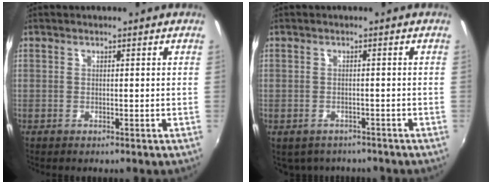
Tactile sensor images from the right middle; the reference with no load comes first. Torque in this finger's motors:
{"motor_torque": [1.06, -1.08, 0.05, 0.04]}